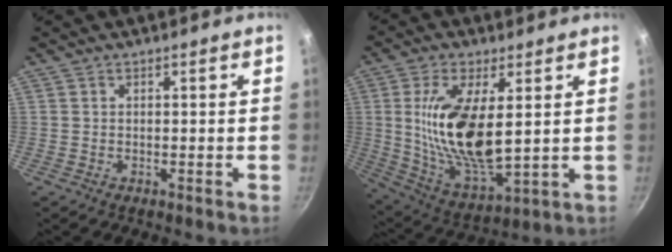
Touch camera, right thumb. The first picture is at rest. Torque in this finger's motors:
{"motor_torque": [0.97, 1.97, 1.81, 0.10, 0.36]}